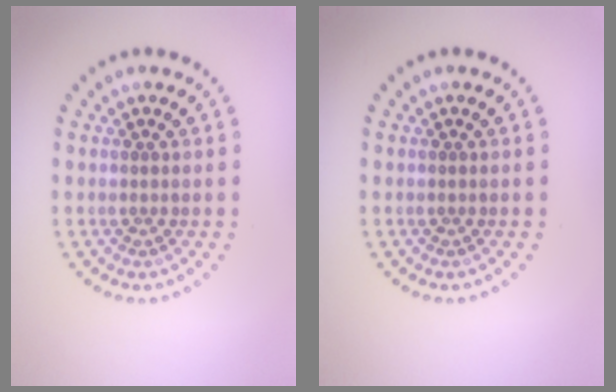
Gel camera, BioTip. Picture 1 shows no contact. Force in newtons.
{"total": 0.0}